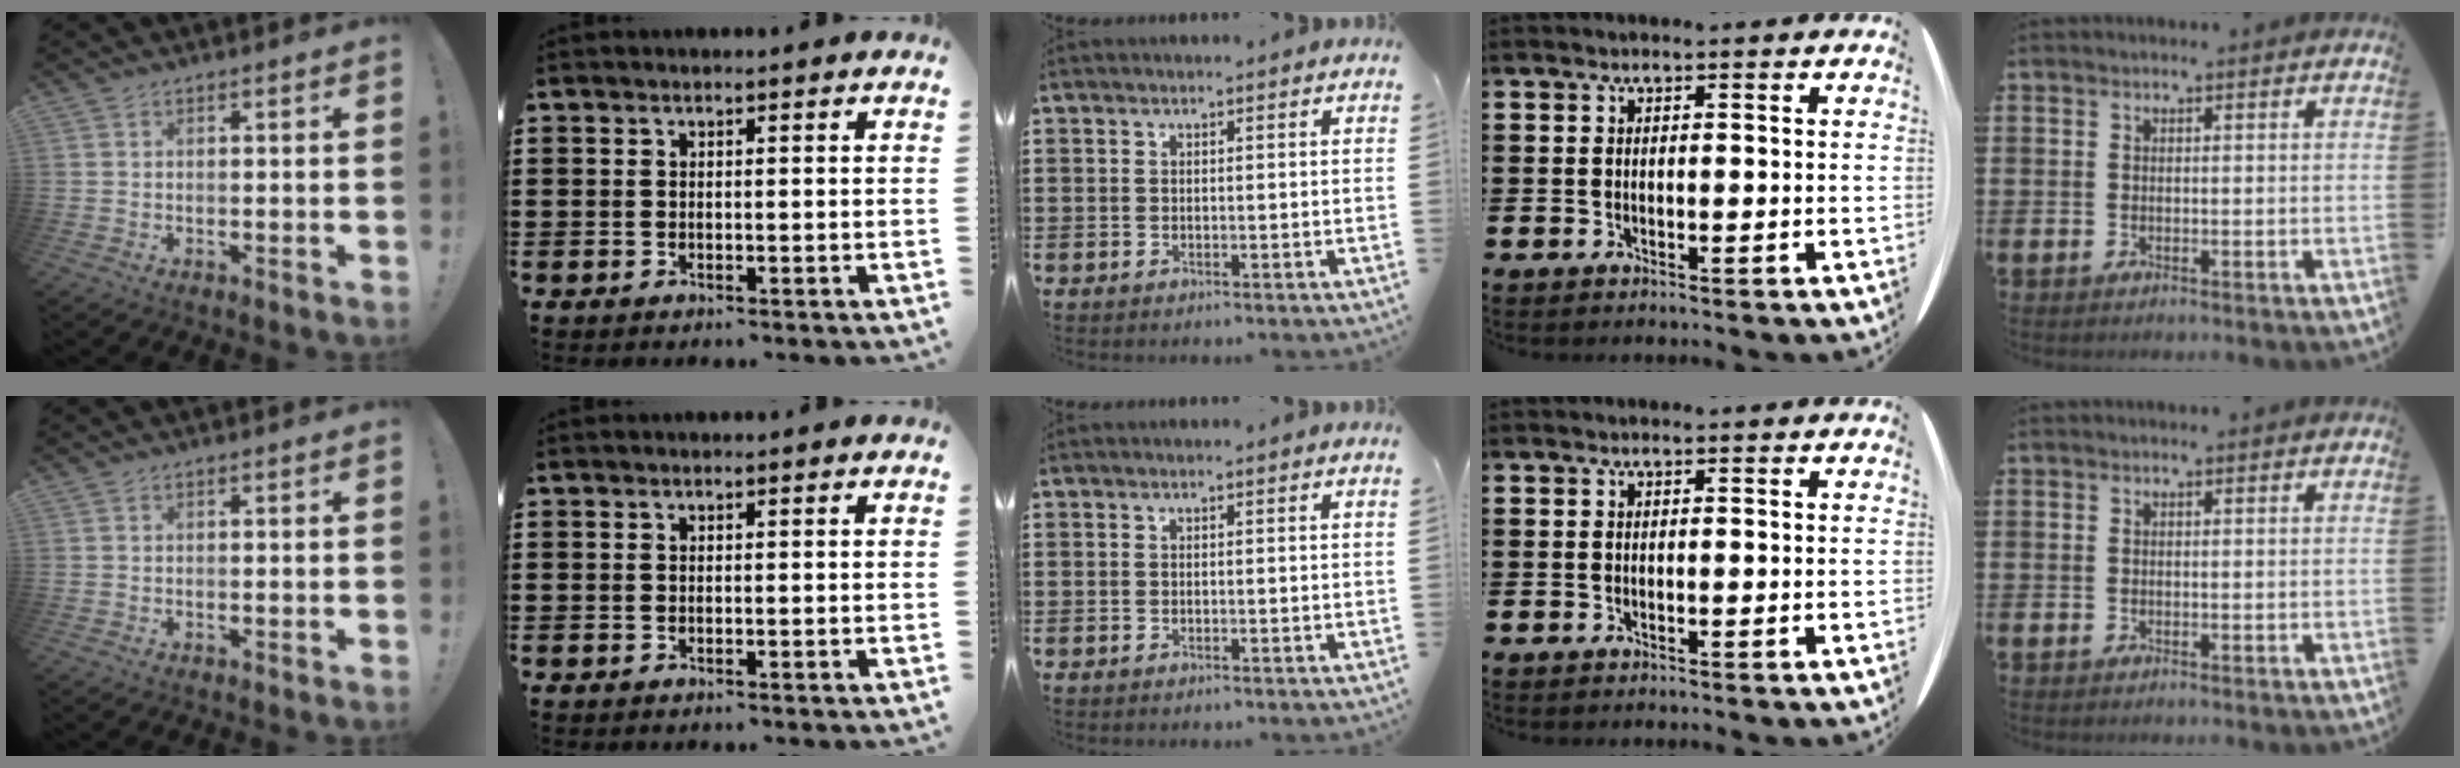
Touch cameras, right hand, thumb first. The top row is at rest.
{}